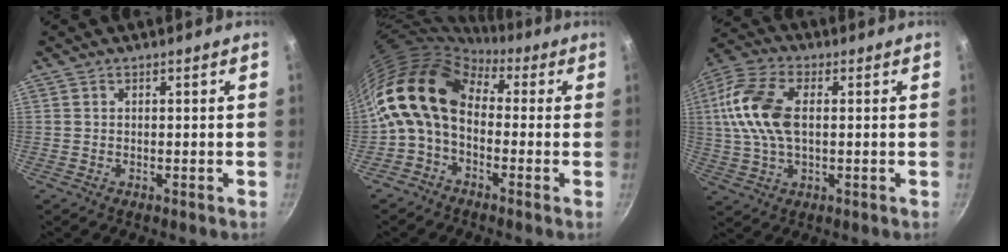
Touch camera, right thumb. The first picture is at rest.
{"total": 14.0, "force": [0.1, 9.6, 10.1], "torque": [-0.175, 0.031, -0.023]}
{"total": 14.0, "force": [1.7, 7.9, 11.4], "torque": [-0.224, 0.017, 0.019]}